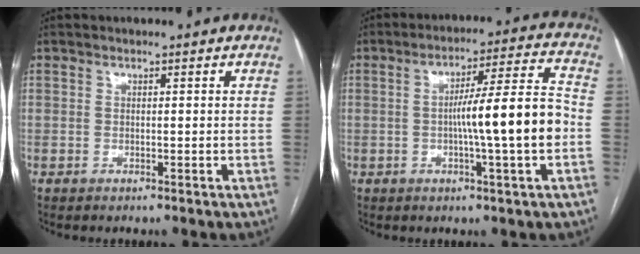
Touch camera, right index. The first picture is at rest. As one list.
[{"total": 12.1, "force": [-1.9, -0.5, 12.0], "torque": [-0.188, 0.013, -0.033]}]